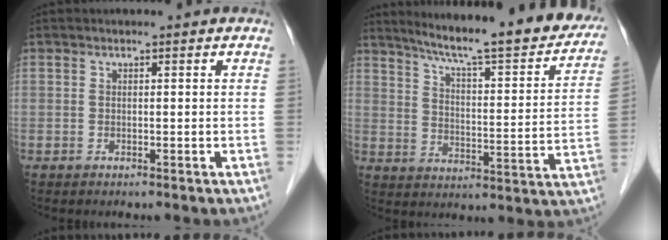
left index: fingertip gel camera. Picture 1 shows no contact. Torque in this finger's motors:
{"motor_torque": [1.05, -0.76, 0.47, 0.13]}